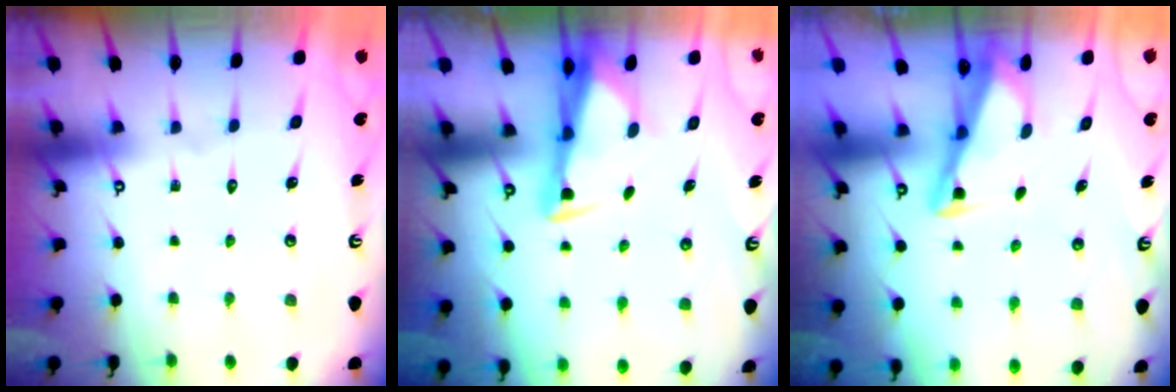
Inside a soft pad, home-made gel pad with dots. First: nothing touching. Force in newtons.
{"total": 2.9, "press": 2.9, "slide": 0.6}
{"total": 2.7, "press": 2.6, "slide": 0.3}